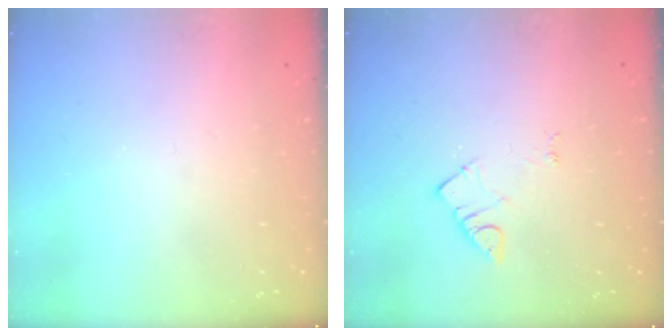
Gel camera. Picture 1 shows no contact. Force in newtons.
{"total": 3.8, "press": 3.8, "slide": 0.5}